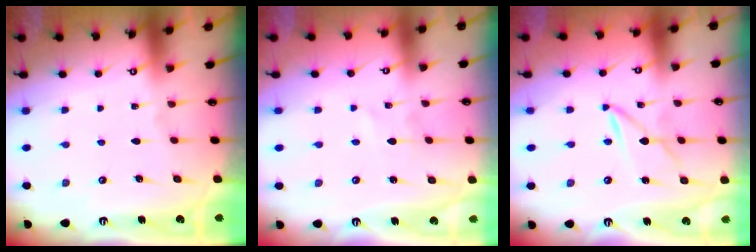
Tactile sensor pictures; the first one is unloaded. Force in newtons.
{"total": 2.6, "press": 2.5, "slide": 0.4}
{"total": 2.5, "press": 2.5, "slide": 0.3}